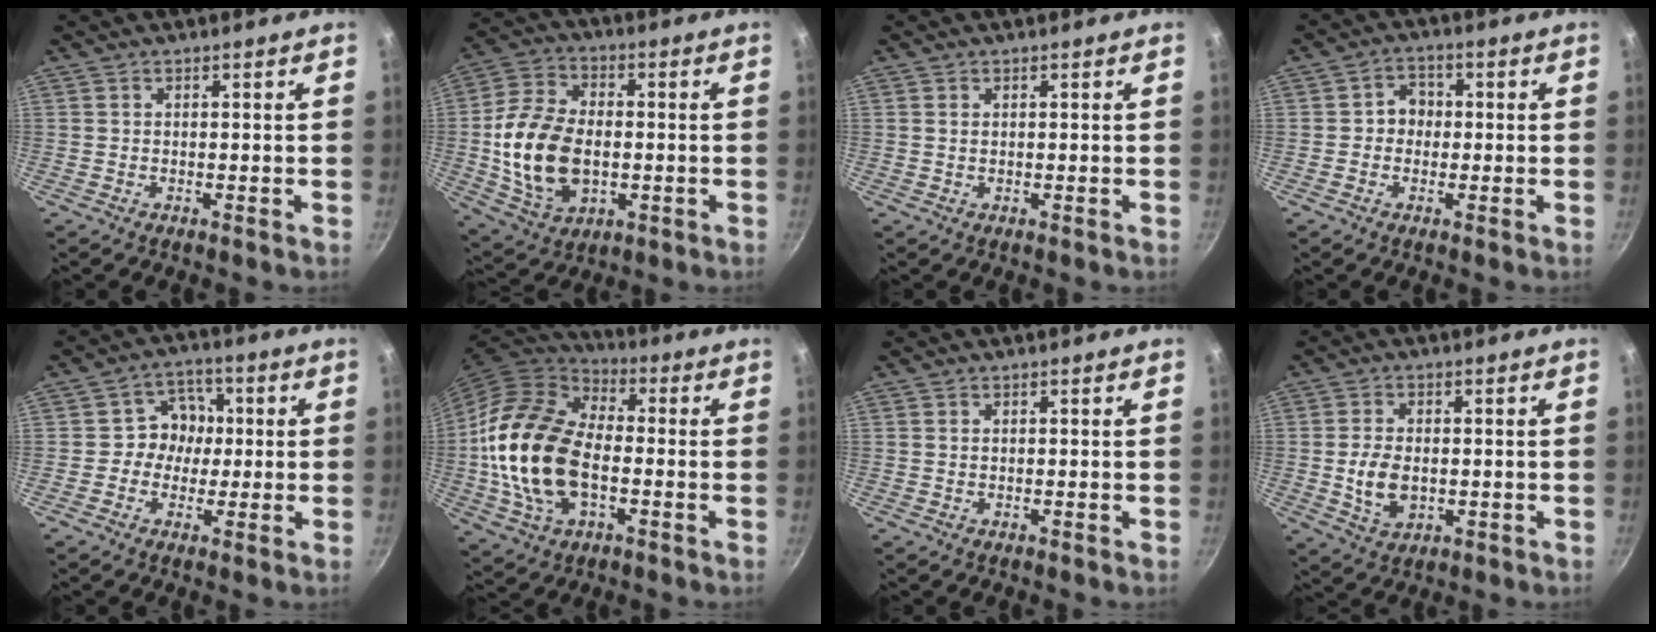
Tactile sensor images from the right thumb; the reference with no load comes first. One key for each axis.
{"total": 16.9, "fx": -1.4, "fy": 11.1, "fz": 12.7, "tx": -0.232, "ty": 0.010, "tz": -0.020}
{"total": 0.6, "fx": 0.3, "fy": 0.4, "fz": 0.3, "tx": -0.006, "ty": 0.001, "tz": 0.006}
{"total": 4.2, "fx": -0.2, "fy": 3.7, "fz": 1.9, "tx": 0.001, "ty": 0.010, "tz": -0.010}
{"total": 6.7, "fx": 0.0, "fy": 6.2, "fz": 2.5, "tx": 0.011, "ty": 0.015, "tz": -0.013}
{"total": 21.5, "fx": -2.3, "fy": 13.4, "fz": 16.7, "tx": -0.308, "ty": 0.027, "tz": -0.048}
{"total": 0.0}
{"total": 7.1, "fx": -0.5, "fy": 4.6, "fz": 5.4, "tx": -0.097, "ty": -0.002, "tz": -0.003}